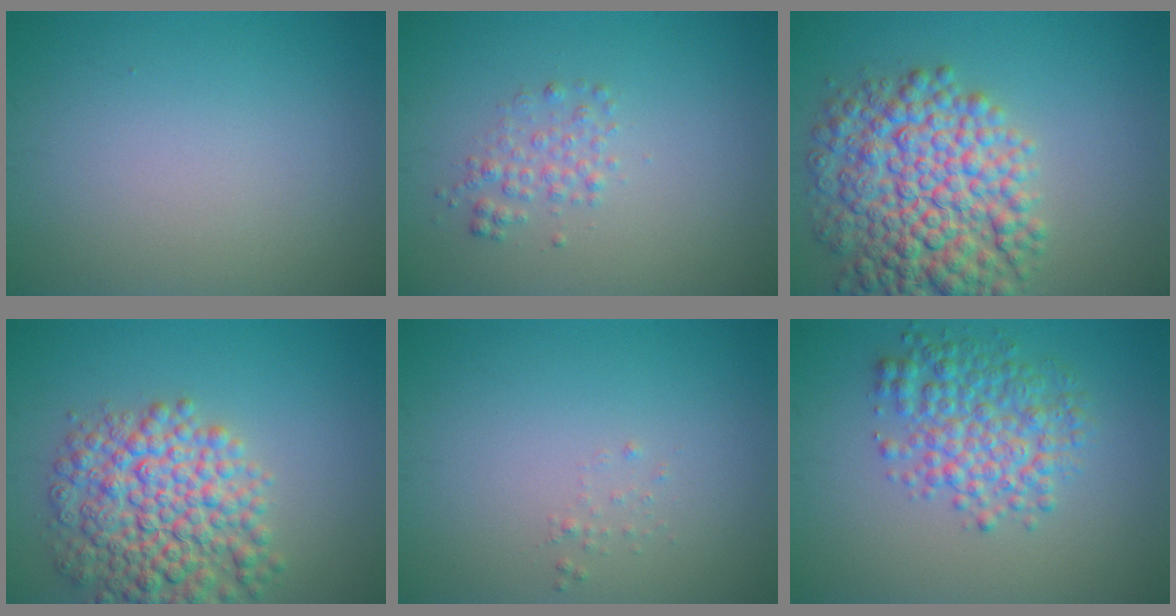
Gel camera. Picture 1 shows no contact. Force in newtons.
{"total": 1.8, "press": 1.8, "slide": 0.0}
{"total": 9.8, "press": 9.8, "slide": 0.2}
{"total": 8.2, "press": 8.2, "slide": 0.3}
{"total": 0.5, "press": 0.5, "slide": 0.1}
{"total": 5.0, "press": 5.0, "slide": 0.1}